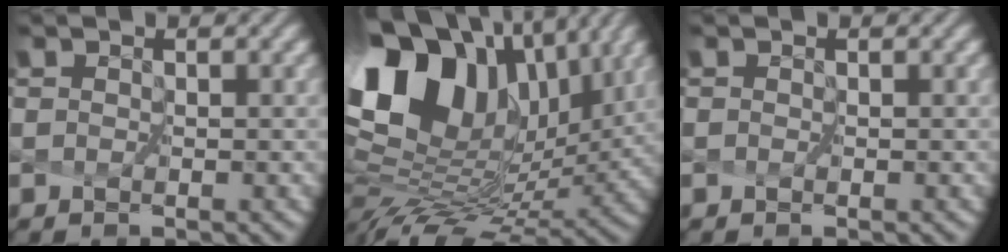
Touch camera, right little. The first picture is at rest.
{"total": 14.2, "force": [5.6, 8.5, 10.0], "torque": [-0.198, 0.031, 0.112]}
{"total": 0.0}